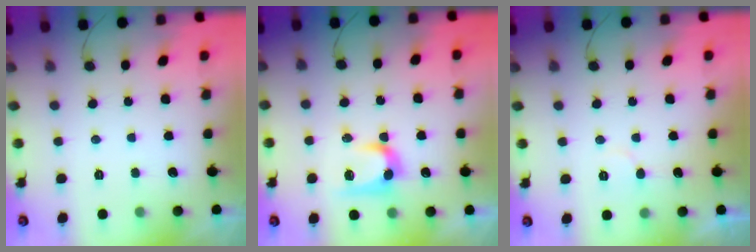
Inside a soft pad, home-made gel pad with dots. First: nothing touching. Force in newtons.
{"total": 11.9, "press": 11.9, "slide": 0.8}
{"total": 3.8, "press": 3.8, "slide": 0.2}